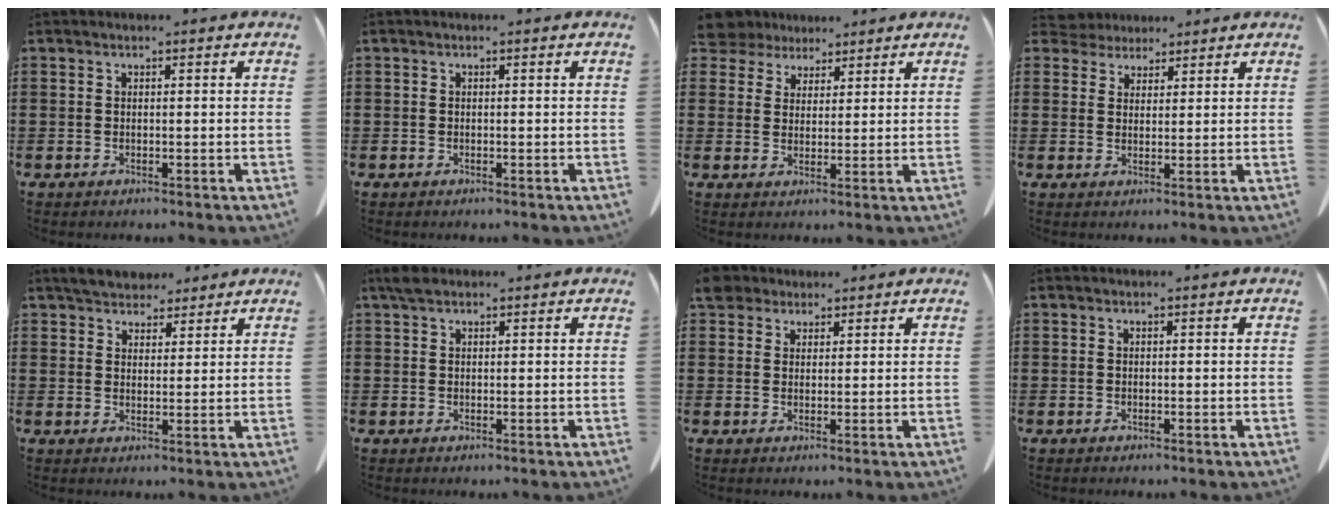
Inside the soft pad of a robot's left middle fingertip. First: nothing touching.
{"total": 0.0}
{"total": 4.6, "force": [3.9, 2.4, 0.6], "torque": [-0.034, -0.003, 0.073]}
{"total": 3.2, "force": [2.9, 1.4, 0.2], "torque": [-0.017, -0.002, 0.056]}
{"total": 4.2, "force": [3.9, 1.4, 0.5], "torque": [-0.015, -0.009, 0.074]}
{"total": 1.9, "force": [1.5, 0.9, 0.9], "torque": [-0.022, 0.003, 0.029]}
{"total": 3.3, "force": [2.8, 1.6, 0.8], "torque": [-0.019, 0.001, 0.054]}
{"total": 0.0}